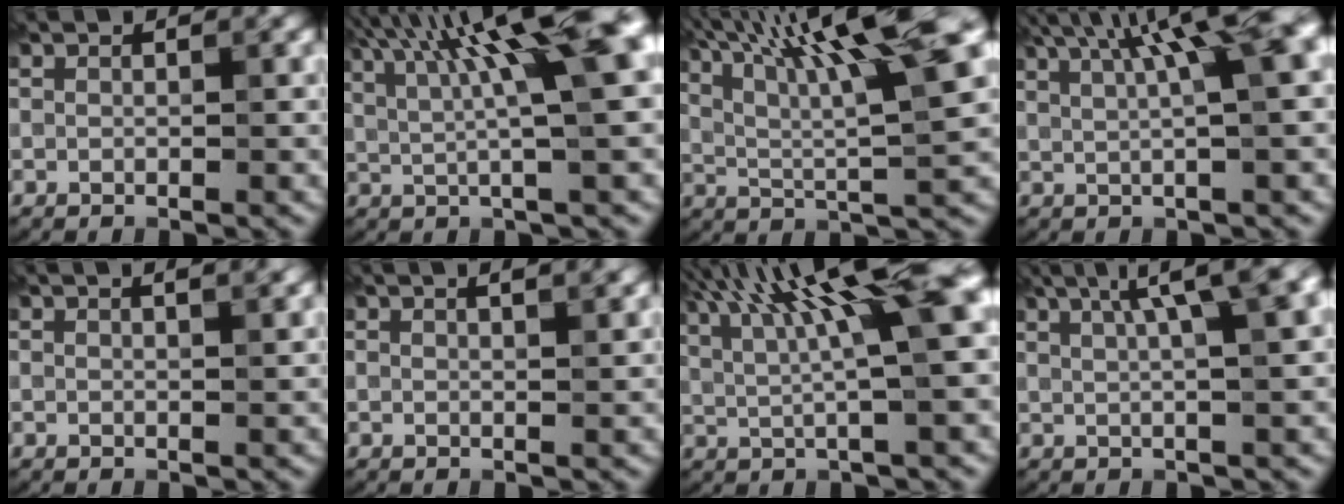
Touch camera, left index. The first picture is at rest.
{"total": 13.1, "force": [4.7, 3.0, 11.9], "torque": [-0.152, 0.026, 0.071]}
{"total": 13.2, "force": [6.2, 2.8, 11.3], "torque": [-0.186, 0.019, 0.102]}
{"total": 10.3, "force": [4.2, 2.6, 9.0], "torque": [-0.091, 0.032, 0.055]}
{"total": 3.2, "force": [2.0, 1.3, 2.2], "torque": [-0.001, 0.013, 0.001]}
{"total": 4.1, "force": [2.5, 1.7, 2.7], "torque": [-0.003, 0.019, 0.002]}
{"total": 13.5, "force": [5.1, 2.7, 12.2], "torque": [-0.171, 0.019, 0.082]}
{"total": 8.5, "force": [3.9, 2.1, 7.3], "torque": [-0.073, 0.037, 0.043]}